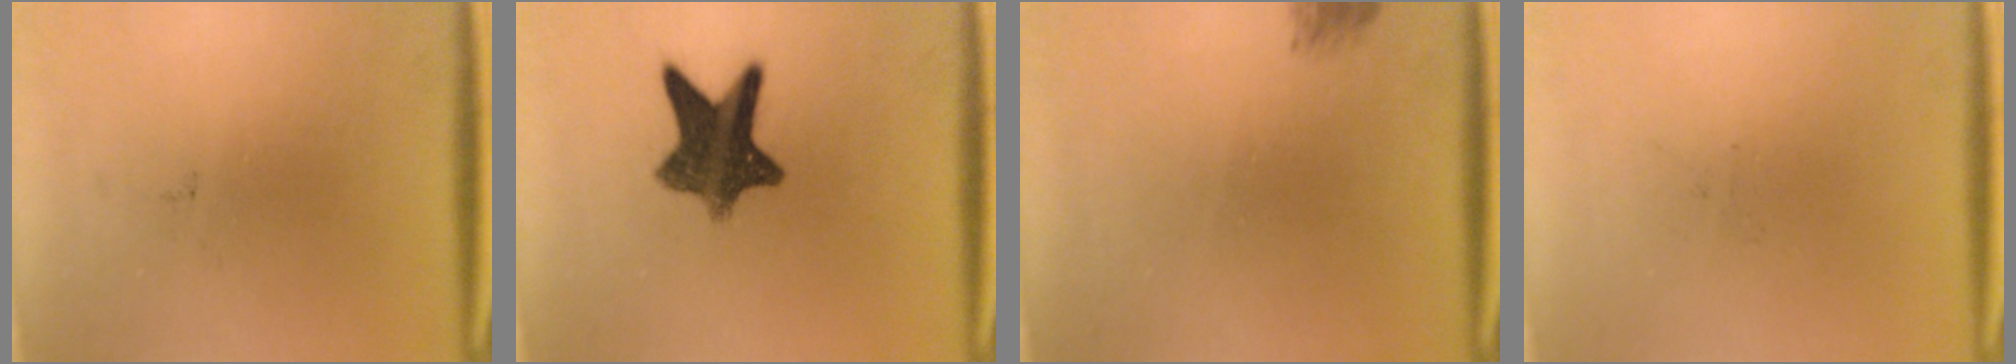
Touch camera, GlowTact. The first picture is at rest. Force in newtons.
{"total": 10.2}
{"total": 1.2}
{"total": 0.0}